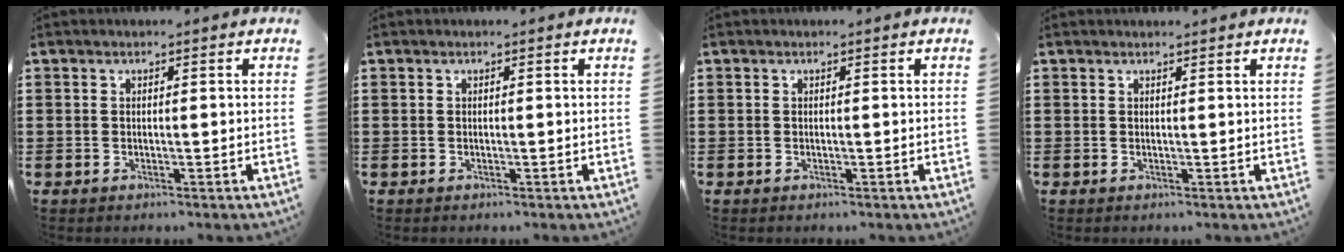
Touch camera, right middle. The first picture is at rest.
{"total": 0.0}
{"total": 0.0}
{"total": 0.5, "force": [0.5, 0.0, 0.0], "torque": [0.005, -0.004, 0.008]}